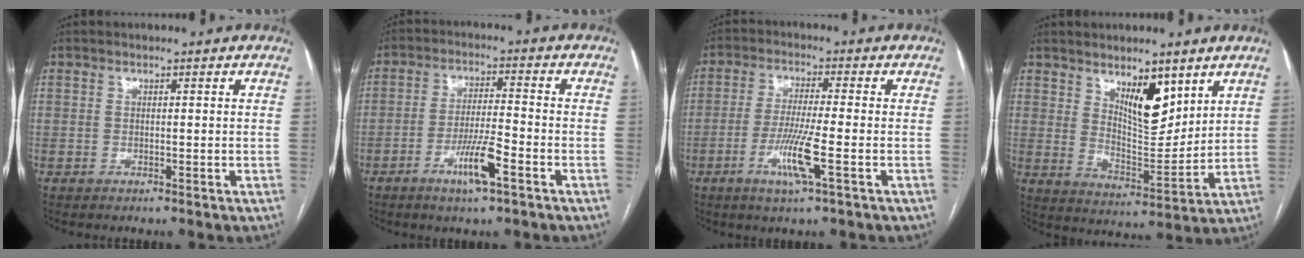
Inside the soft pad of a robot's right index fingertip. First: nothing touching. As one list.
[{"total": 7.1, "force": [-3.8, 0.5, 6.0], "torque": [-0.115, -0.004, -0.068]}, {"total": 7.3, "force": [-2.8, -0.2, 6.7], "torque": [-0.133, -0.012, -0.054]}, {"total": 8.8, "force": [5.1, 3.2, 6.5], "torque": [-0.112, -0.009, 0.094]}]